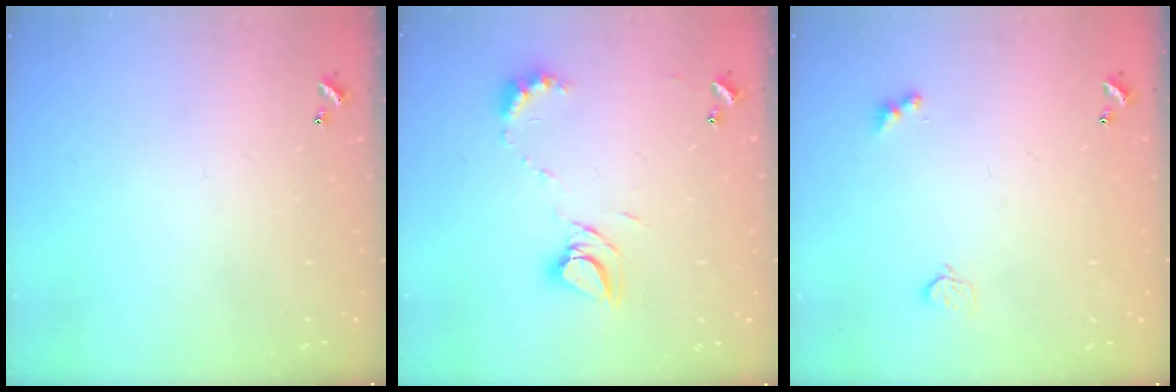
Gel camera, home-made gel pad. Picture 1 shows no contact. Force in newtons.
{"total": 8.2, "press": 8.2, "slide": 0.9}
{"total": 3.4, "press": 3.3, "slide": 0.5}